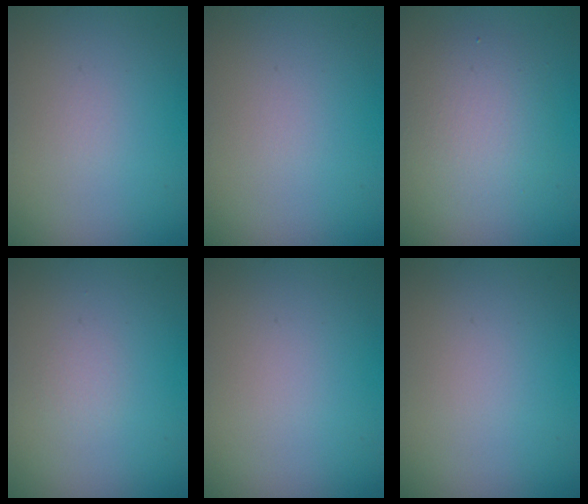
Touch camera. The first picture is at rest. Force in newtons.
{"total": 0.0}
{"total": 3.8, "press": 3.8, "slide": 0.3}
{"total": 0.5, "press": 0.5, "slide": 0.0}
{"total": 0.0}
{"total": 0.0}